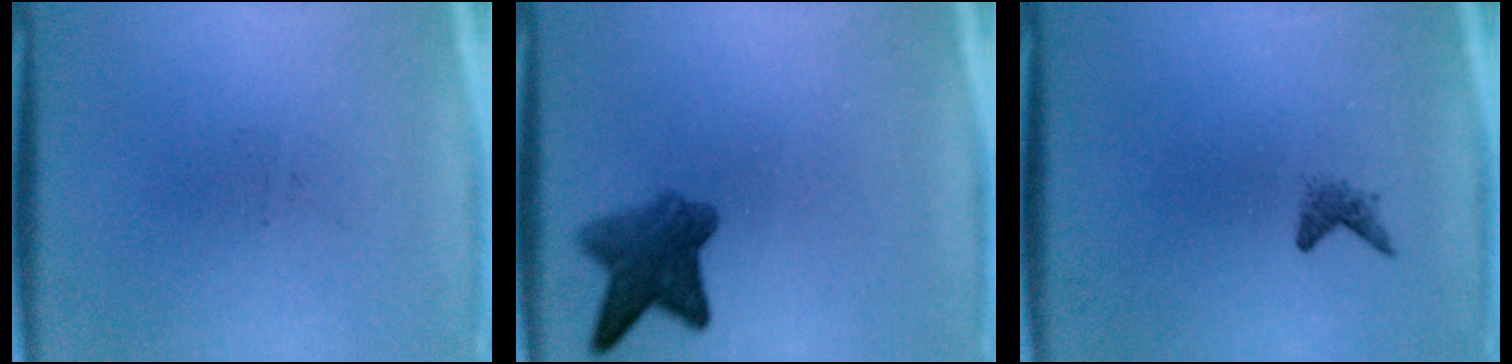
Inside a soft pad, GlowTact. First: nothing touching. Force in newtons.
{"total": 5.7}
{"total": 1.2}